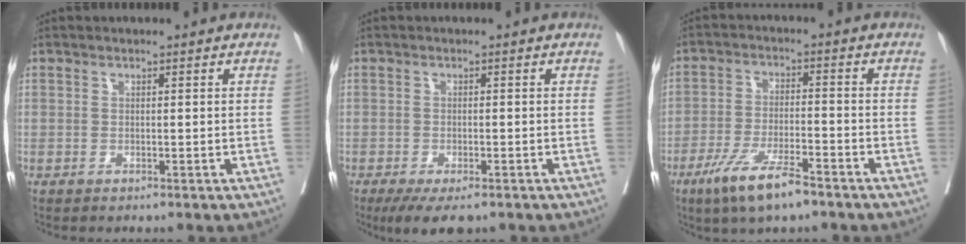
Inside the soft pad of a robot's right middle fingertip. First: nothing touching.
{"total": 5.8, "force": [-4.1, 1.9, 3.7], "torque": [-0.049, -0.010, -0.066]}
{"total": 9.2, "force": [-6.2, 1.4, 6.6], "torque": [-0.129, -0.017, -0.109]}